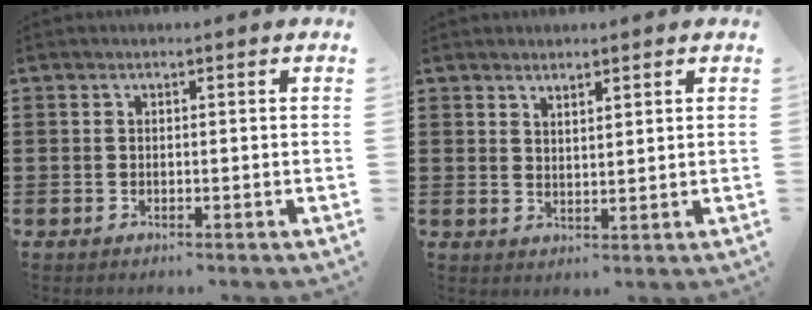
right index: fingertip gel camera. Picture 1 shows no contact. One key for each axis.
{"total": 1.8, "fx": 1.8, "fy": 0.4, "fz": 0.2, "tx": -0.007, "ty": 0.004, "tz": 0.034}